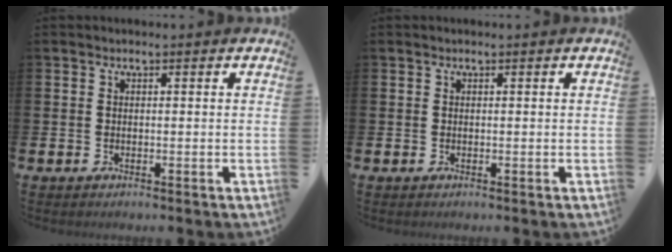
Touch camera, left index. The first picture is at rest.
{"total": 0.0}